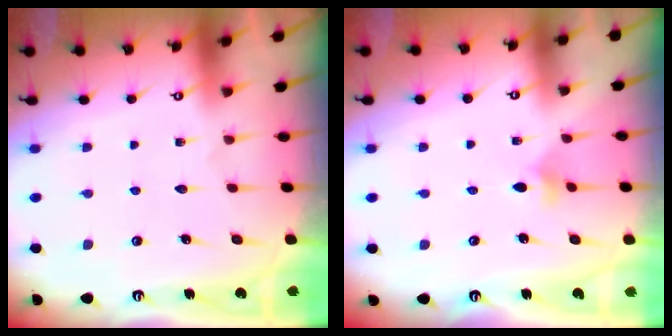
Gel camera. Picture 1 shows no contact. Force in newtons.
{"total": 4.7, "press": 4.6, "slide": 0.7}